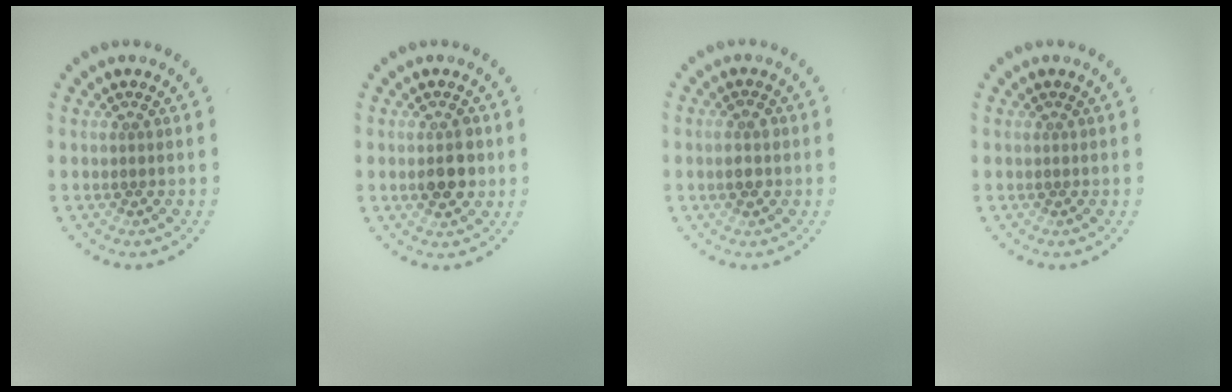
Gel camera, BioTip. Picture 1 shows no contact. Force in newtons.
{"total": 3.0, "press": 2.9, "slide": 0.2}
{"total": 1.4, "press": 1.4, "slide": 0.3}
{"total": 0.0}